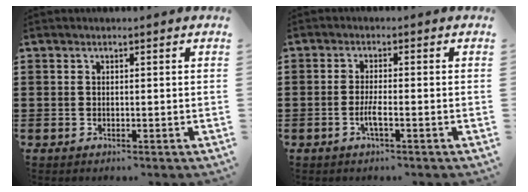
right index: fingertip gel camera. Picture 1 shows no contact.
{"total": 2.8, "force": [-1.2, 0.2, 2.5], "torque": [-0.050, -0.003, -0.023]}